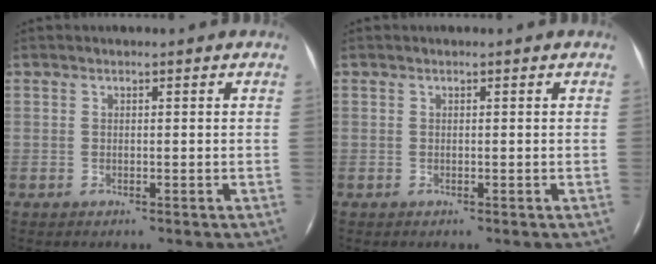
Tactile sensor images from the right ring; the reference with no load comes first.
{"total": 0.0}